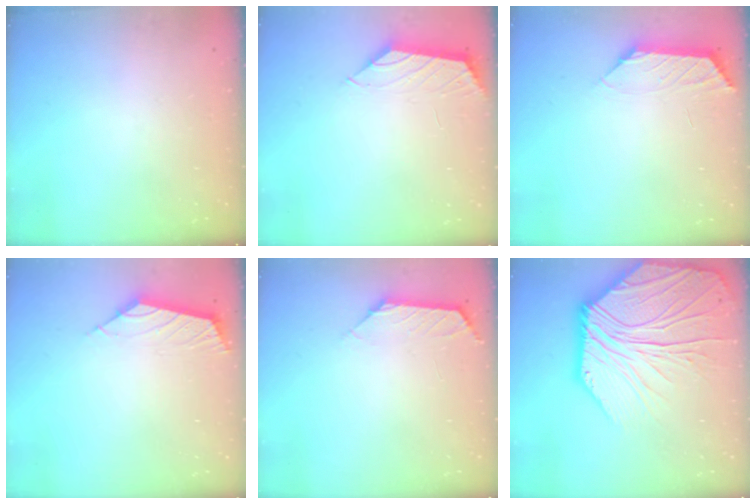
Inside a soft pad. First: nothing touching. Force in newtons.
{"total": 1.3, "press": 1.2, "slide": 0.4}
{"total": 1.7, "press": 1.6, "slide": 0.5}
{"total": 2.7, "press": 2.6, "slide": 0.7}
{"total": 1.0, "press": 0.8, "slide": 0.5}
{"total": 21.6, "press": 21.4, "slide": 3.0}